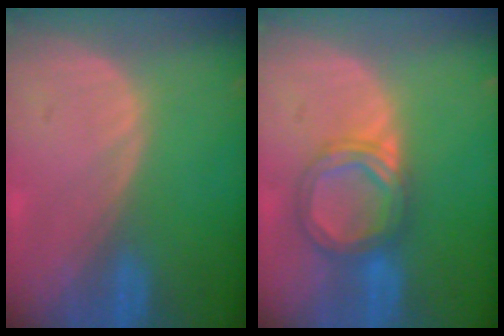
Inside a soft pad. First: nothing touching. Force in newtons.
{"total": 5.8, "press": 5.8, "slide": 0.2}